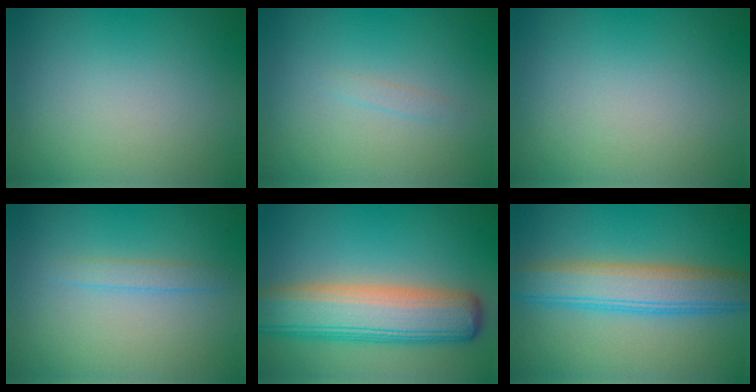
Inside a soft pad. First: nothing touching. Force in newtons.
{"total": 0.6, "press": 0.6, "slide": 0.1}
{"total": 0.0}
{"total": 1.2, "press": 1.2, "slide": 0.1}
{"total": 8.6, "press": 8.6, "slide": 0.7}
{"total": 5.9, "press": 5.9, "slide": 0.3}